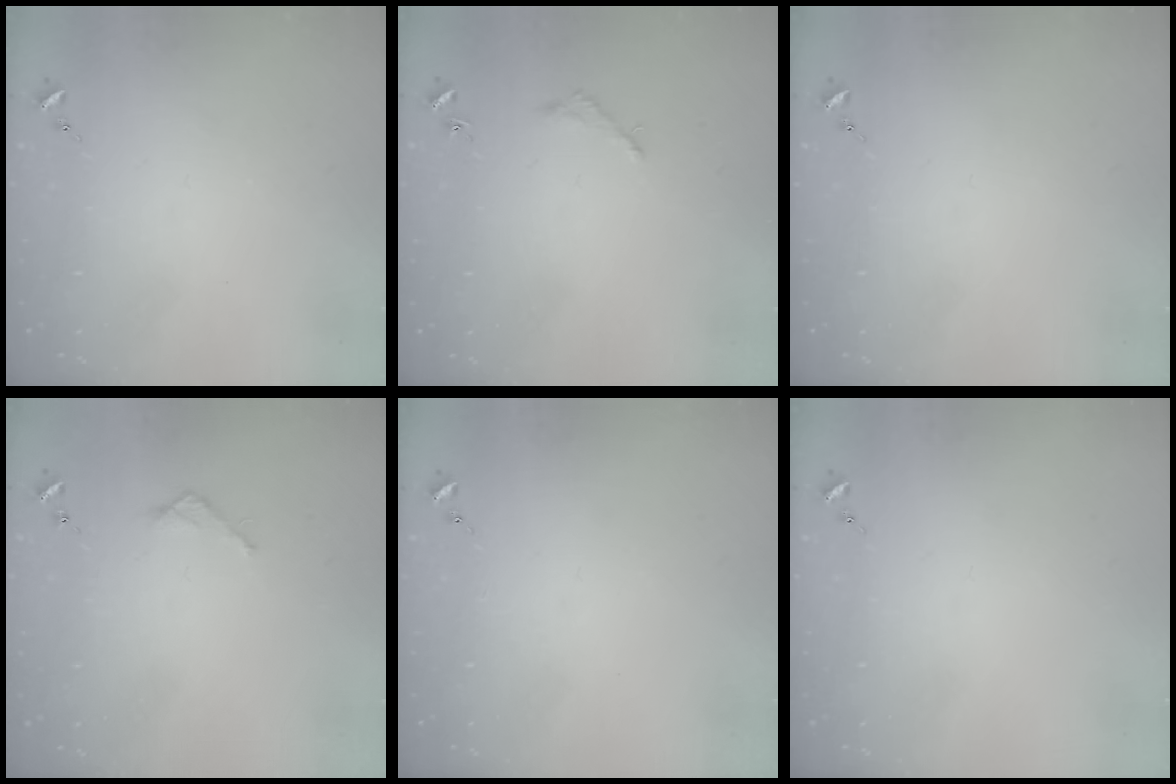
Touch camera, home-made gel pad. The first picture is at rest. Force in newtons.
{"total": 1.6, "press": 1.6, "slide": 0.2}
{"total": 0.0}
{"total": 2.7, "press": 2.7, "slide": 0.2}
{"total": 0.0}
{"total": 0.0}